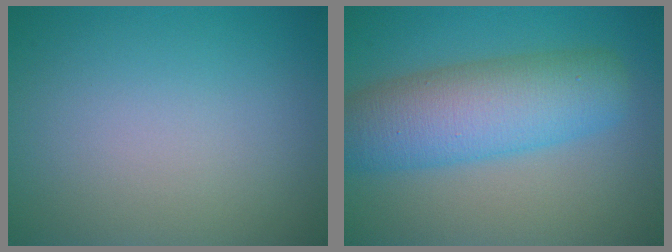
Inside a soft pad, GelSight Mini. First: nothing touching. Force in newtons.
{"total": 7.7, "press": 7.7, "slide": 0.2}